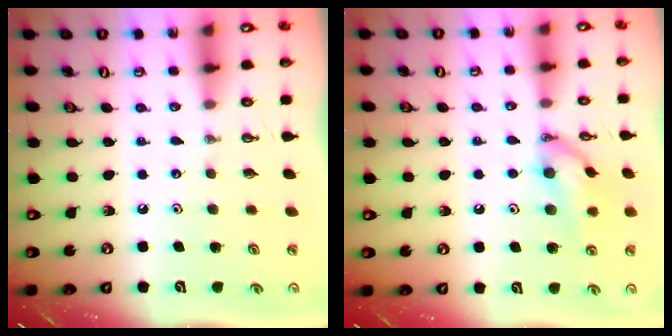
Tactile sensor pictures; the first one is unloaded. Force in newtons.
{"total": 12.6, "press": 12.4, "slide": 1.8}